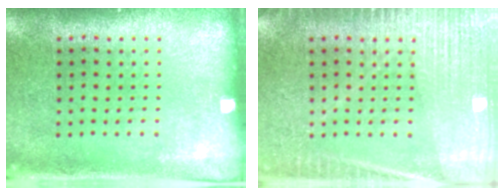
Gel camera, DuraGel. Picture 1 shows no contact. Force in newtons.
{"total": 4.7, "press": 4.6, "slide": 0.7}